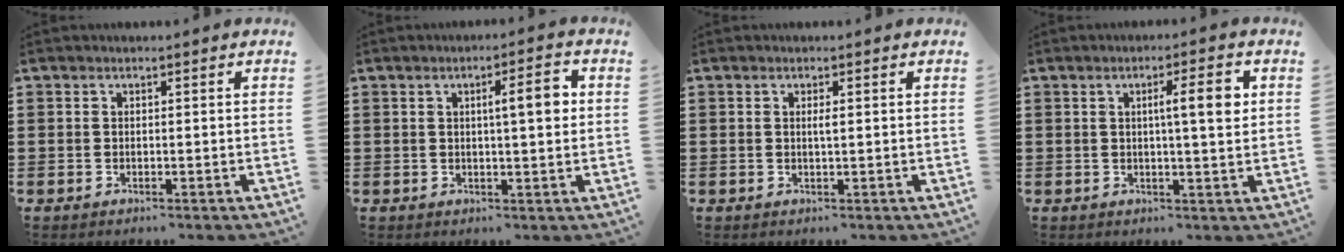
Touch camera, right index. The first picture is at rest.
{"total": 5.0, "force": [1.0, 0.9, 4.8], "torque": [-0.075, 0.001, 0.009]}
{"total": 1.0, "force": [0.2, 0.2, 1.0], "torque": [-0.020, 0.000, 0.003]}
{"total": 5.8, "force": [1.3, 0.7, 5.6], "torque": [-0.090, -0.001, 0.012]}